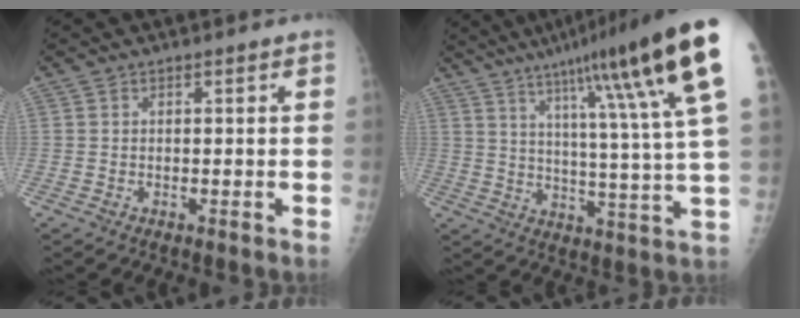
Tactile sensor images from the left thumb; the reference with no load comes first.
{"total": 24.4, "force": [13.6, 1.2, 20.3], "torque": [-0.294, -0.045, 0.187]}